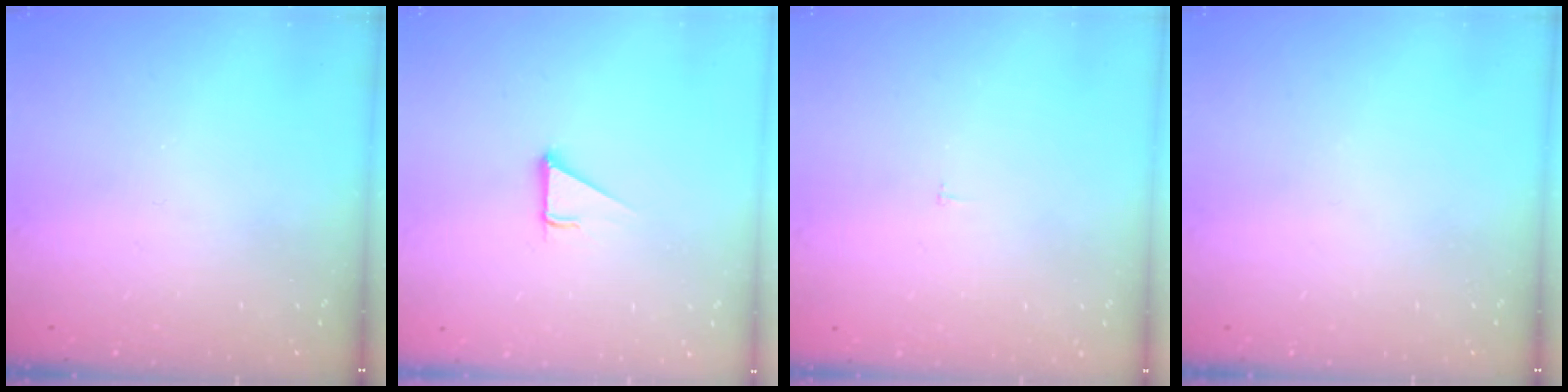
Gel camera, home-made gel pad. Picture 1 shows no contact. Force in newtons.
{"total": 2.9, "press": 2.9, "slide": 0.1}
{"total": 2.3, "press": 2.3, "slide": 0.2}
{"total": 0.0}